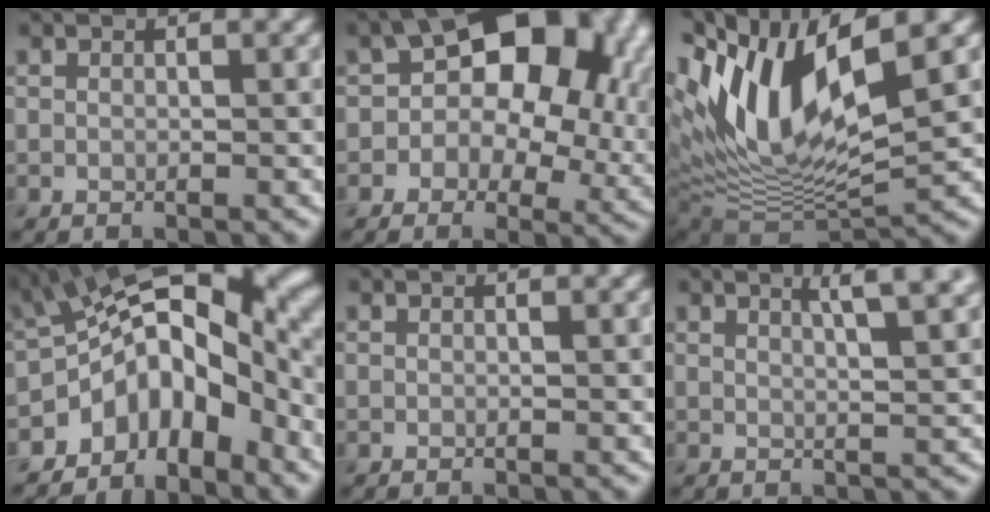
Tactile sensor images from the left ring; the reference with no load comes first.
{"total": 13.4, "force": [3.0, 8.5, 9.9], "torque": [-0.106, 0.017, 0.037]}
{"total": 12.8, "force": [3.8, 4.9, 11.2], "torque": [-0.228, -0.001, 0.070]}
{"total": 9.1, "force": [-3.0, 5.0, 7.0], "torque": [-0.087, 0.013, -0.060]}
{"total": 0.0}
{"total": 4.4, "force": [2.6, 1.2, 3.4], "torque": [-0.027, 0.020, 0.022]}